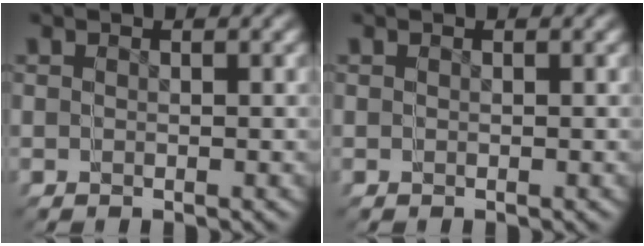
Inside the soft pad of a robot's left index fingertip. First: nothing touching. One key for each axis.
{"total": 0.0}